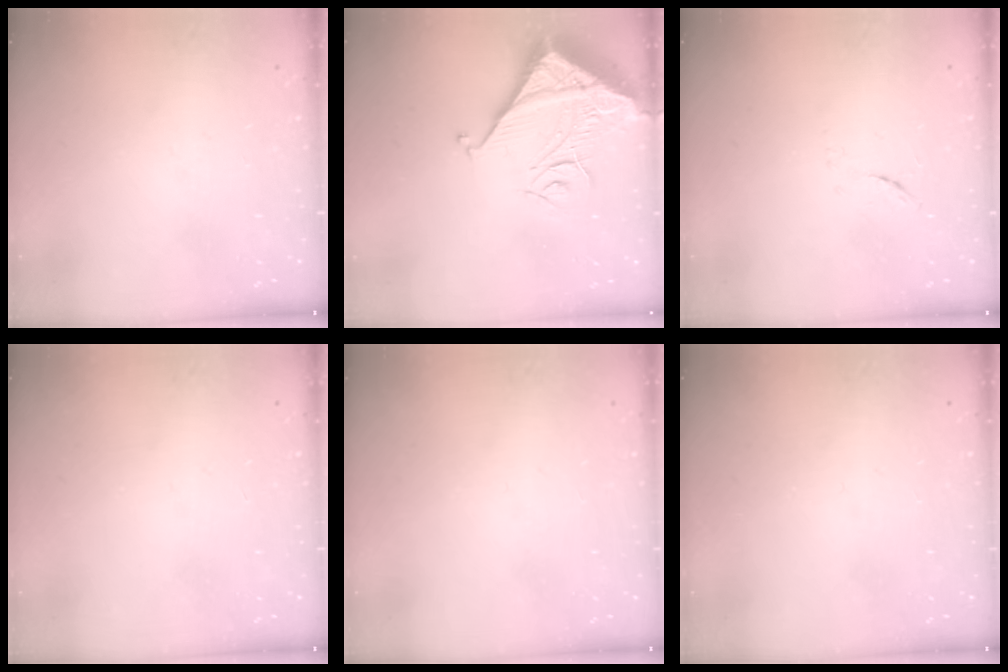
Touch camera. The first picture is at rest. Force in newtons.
{"total": 10.3, "press": 10.3, "slide": 1.3}
{"total": 5.4, "press": 5.3, "slide": 0.9}
{"total": 0.0}
{"total": 0.0}
{"total": 0.0}